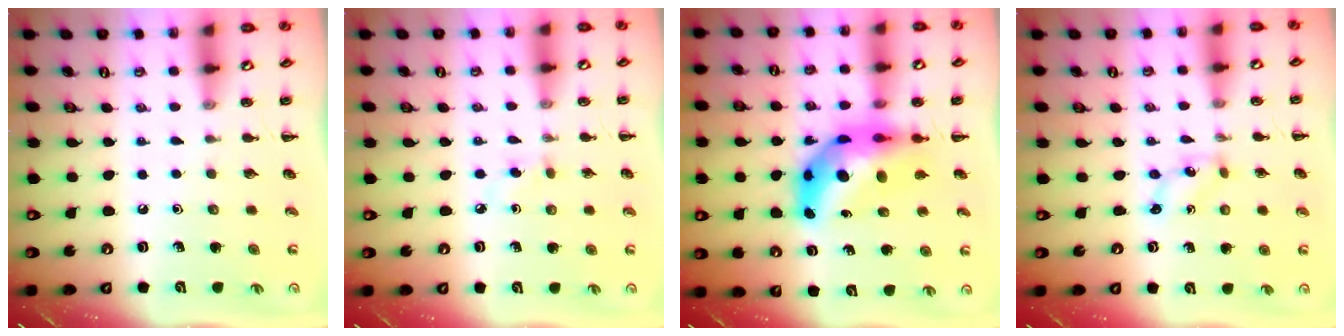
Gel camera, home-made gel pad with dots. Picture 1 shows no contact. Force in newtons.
{"total": 3.1, "press": 2.8, "slide": 1.2}
{"total": 11.3, "press": 10.8, "slide": 3.4}
{"total": 1.1, "press": 1.1, "slide": 0.1}